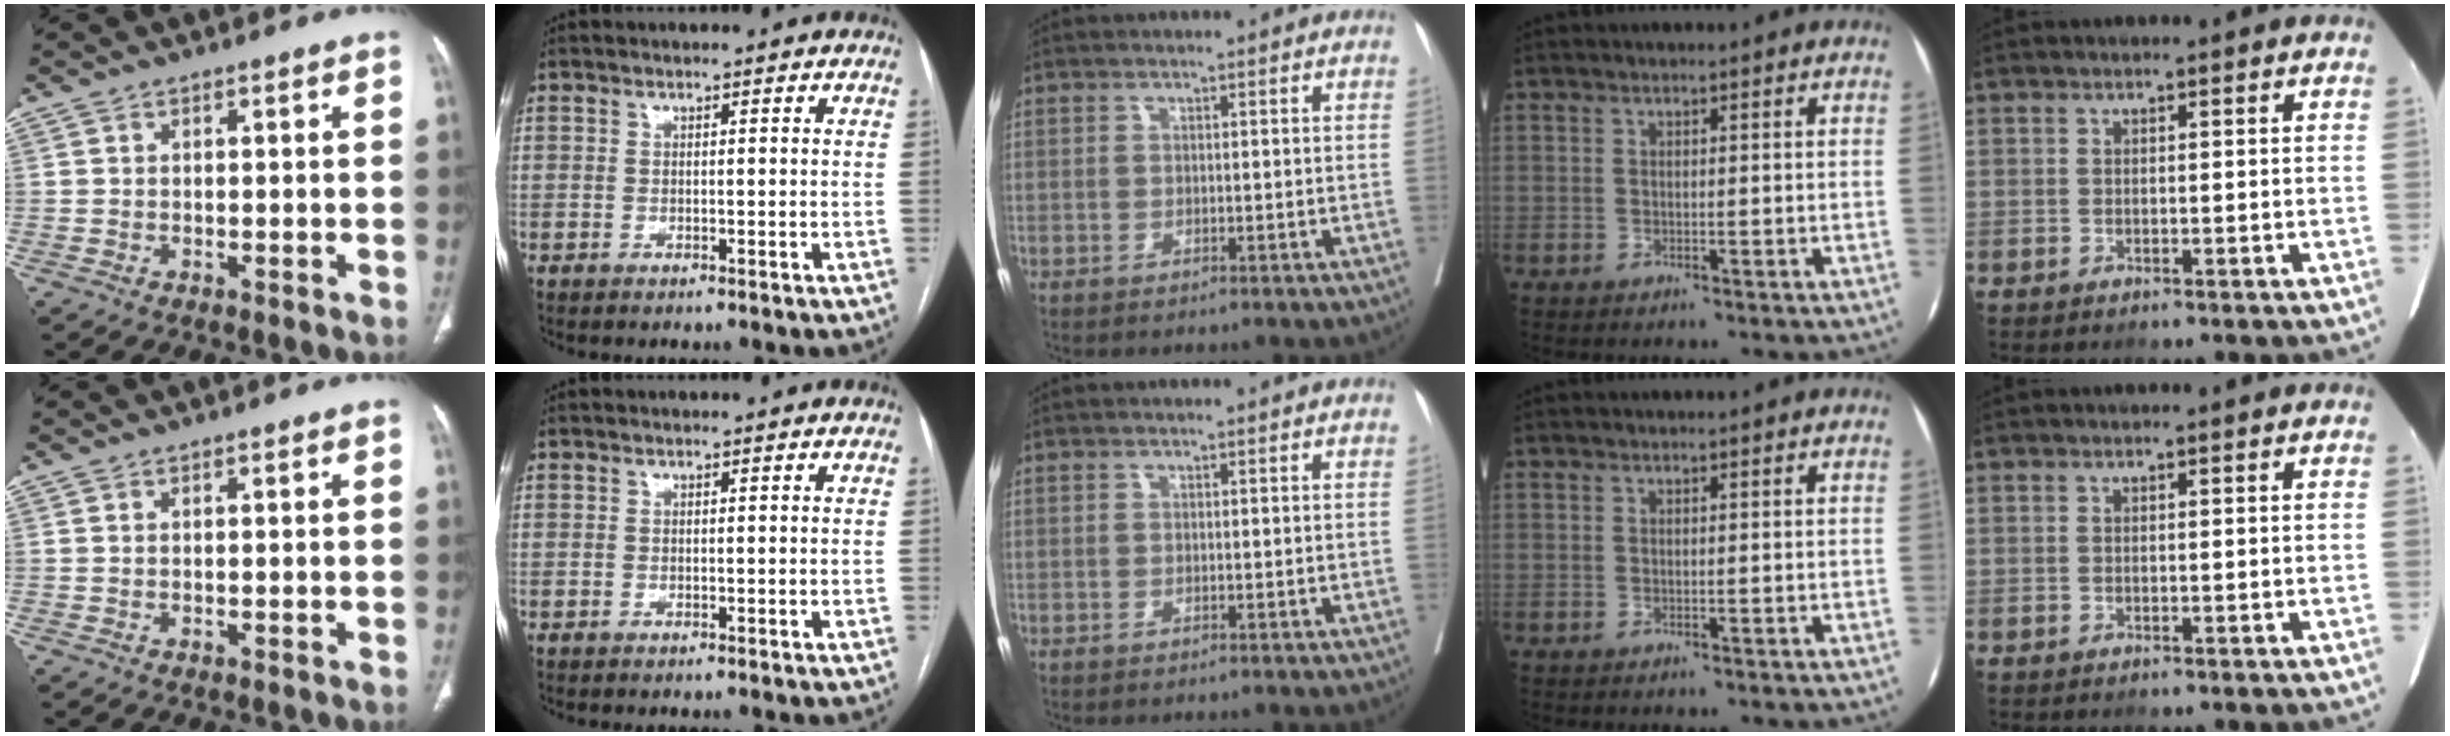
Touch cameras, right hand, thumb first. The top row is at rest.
{}